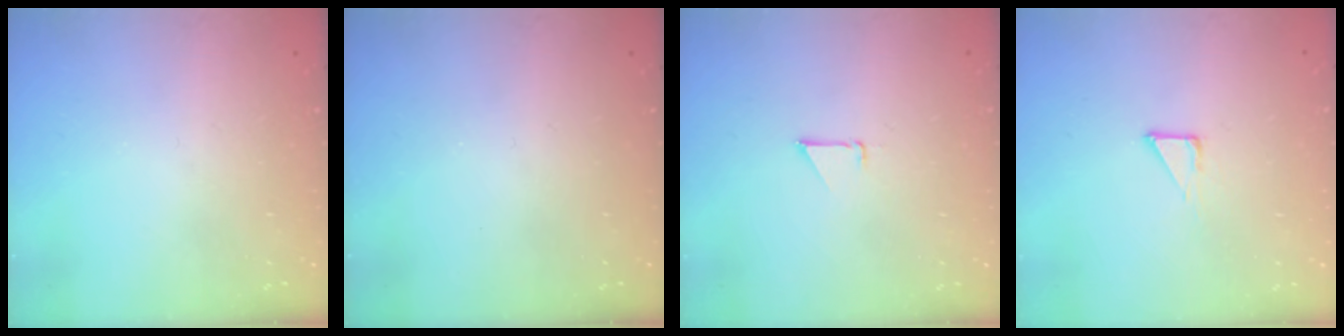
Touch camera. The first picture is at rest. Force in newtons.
{"total": 0.0}
{"total": 0.8, "press": 0.8, "slide": 0.1}
{"total": 5.1, "press": 5.0, "slide": 0.4}